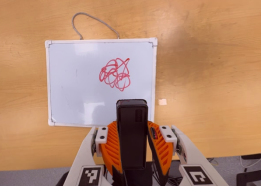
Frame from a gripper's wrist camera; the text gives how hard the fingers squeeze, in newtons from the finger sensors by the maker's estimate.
{"total": 4.2, "left": 2.9, "right": 5.5}